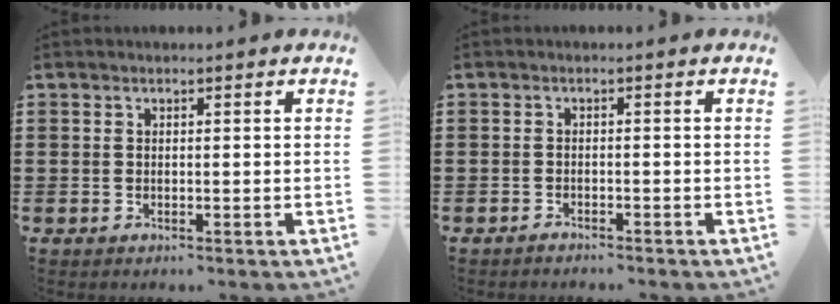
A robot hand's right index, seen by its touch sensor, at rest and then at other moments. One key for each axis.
{"total": 0.9, "fx": -0.9, "fy": 0.1, "fz": 0.0, "tx": -0.003, "ty": 0.002, "tz": -0.019}